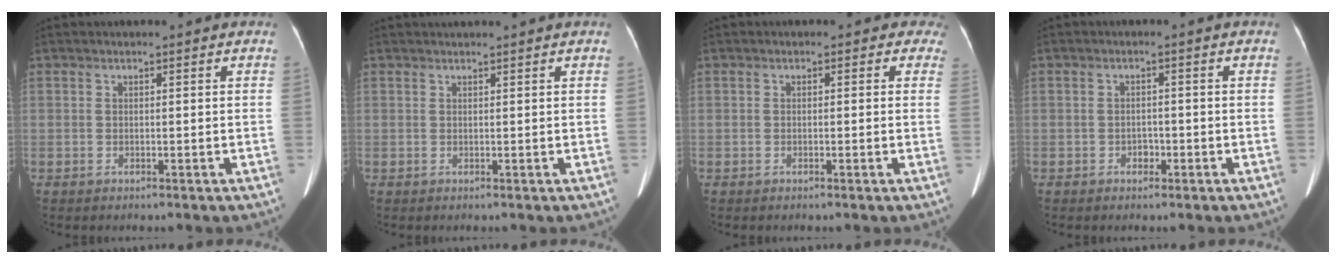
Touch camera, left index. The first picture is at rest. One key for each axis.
{"total": 1.9, "fx": 1.8, "fy": -0.5, "fz": 0.6, "tx": -0.004, "ty": 0.020, "tz": 0.035}
{"total": 1.4, "fx": 0.5, "fy": 1.3, "fz": 0.1, "tx": 0.019, "ty": -0.004, "tz": -0.018}
{"total": 1.3, "fx": -0.7, "fy": 1.0, "fz": 0.5, "tx": -0.004, "ty": 0.005, "tz": -0.013}